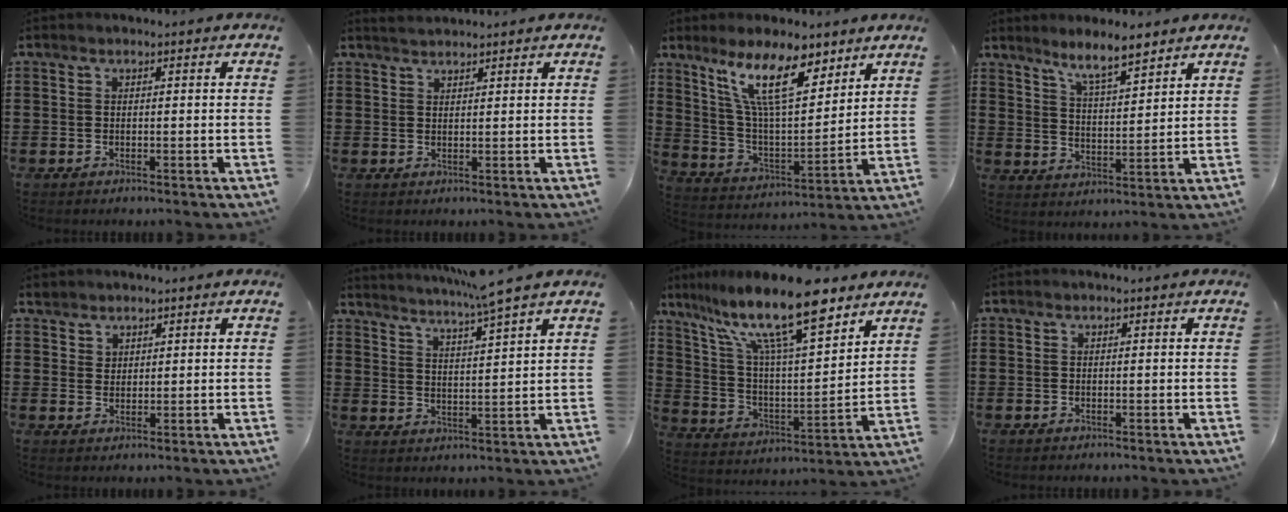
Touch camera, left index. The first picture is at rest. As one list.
[{"total": 1.5, "force": [1.5, 0.0, 0.1], "torque": [-0.005, 0.003, 0.030]}, {"total": 12.8, "force": [8.3, 3.4, 9.1], "torque": [-0.196, -0.021, 0.150]}, {"total": 6.4, "force": [5.6, 0.6, 3.1], "torque": [-0.077, -0.017, 0.099]}, {"total": 2.0, "force": [1.7, 1.2, 0.1], "torque": [-0.007, 0.005, 0.033]}, {"total": 5.1, "force": [4.5, -1.2, 2.2], "torque": [-0.057, -0.024, 0.073]}, {"total": 16.6, "force": [11.7, 3.9, 11.1], "torque": [-0.219, -0.052, 0.197]}, {"total": 0.0}]